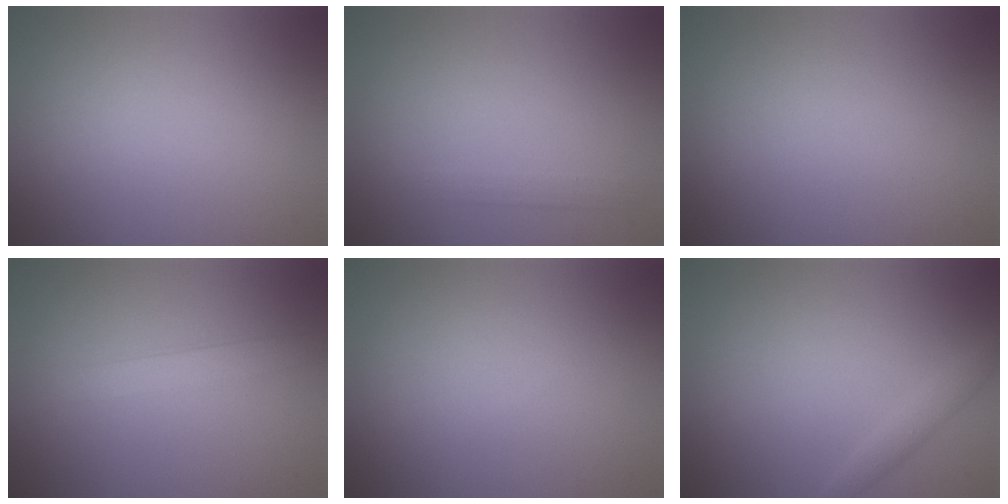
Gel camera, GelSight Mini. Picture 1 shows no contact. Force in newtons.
{"total": 0.9, "press": 0.9, "slide": 0.1}
{"total": 0.0}
{"total": 1.9, "press": 1.9, "slide": 0.1}
{"total": 0.0}
{"total": 1.3, "press": 1.3, "slide": 0.1}